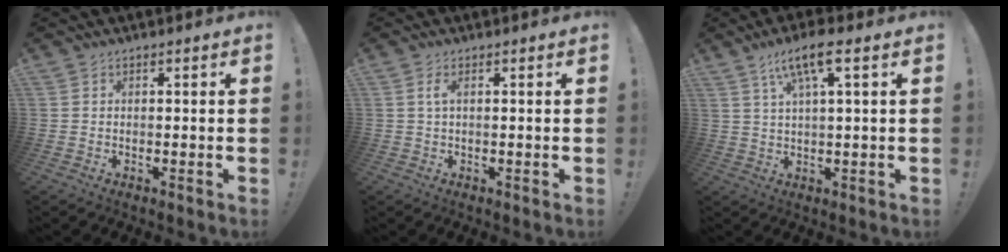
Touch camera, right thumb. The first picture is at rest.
{"total": 2.0, "force": [0.4, 0.4, 1.9], "torque": [-0.037, 0.002, 0.006]}
{"total": 8.8, "force": [3.9, 1.6, 7.7], "torque": [-0.138, -0.007, 0.066]}